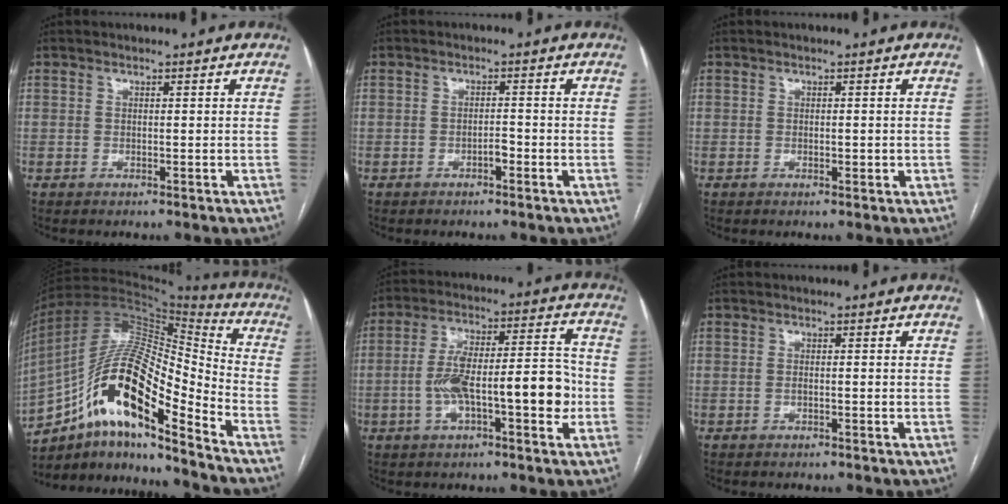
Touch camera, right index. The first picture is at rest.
{"total": 1.4, "force": [-0.8, 0.4, 1.1], "torque": [-0.016, 0.003, -0.013]}
{"total": 0.8, "force": [-0.1, 0.4, 0.7], "torque": [-0.009, -0.001, 0.001]}
{"total": 20.2, "force": [-10.8, 4.2, 16.5], "torque": [-0.329, 0.014, -0.190]}
{"total": 13.9, "force": [-2.9, 3.5, 13.1], "torque": [-0.224, 0.033, -0.044]}
{"total": 0.8, "force": [-0.1, 0.2, 0.8], "torque": [-0.013, 0.001, 0.000]}